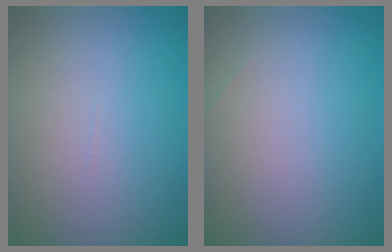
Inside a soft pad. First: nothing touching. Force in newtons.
{"total": 0.0}